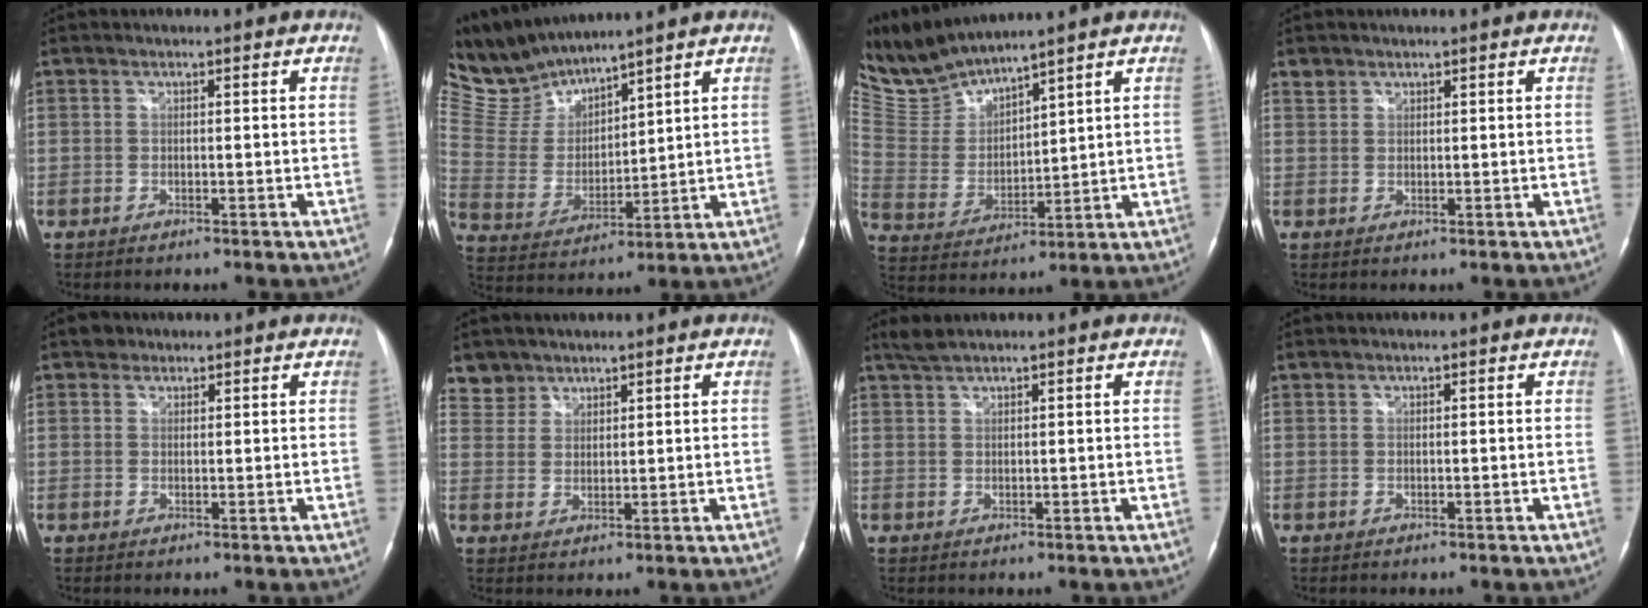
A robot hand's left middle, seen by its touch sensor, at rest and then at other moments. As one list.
[{"total": 9.3, "force": [9.2, 0.8, 1.3], "torque": [-0.055, 0.010, 0.207]}, {"total": 8.7, "force": [8.7, -0.3, 1.1], "torque": [-0.056, 0.003, 0.199]}, {"total": 1.2, "force": [1.0, 0.7, 0.0], "torque": [0.002, 0.007, 0.018]}, {"total": 1.6, "force": [1.2, 1.1, 0.1], "torque": [0.001, 0.005, 0.015]}, {"total": 3.5, "force": [2.8, 2.1, -0.6], "torque": [0.021, 0.004, 0.052]}, {"total": 1.9, "force": [1.7, -0.2, 0.7], "torque": [-0.020, 0.011, 0.040]}, {"total": 0.0}]